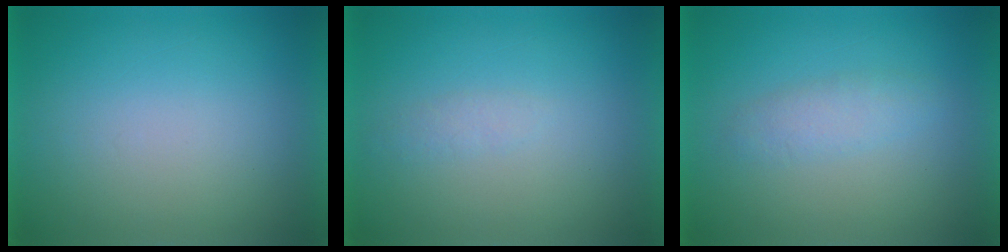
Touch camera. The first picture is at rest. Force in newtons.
{"total": 1.3}
{"total": 2.3}